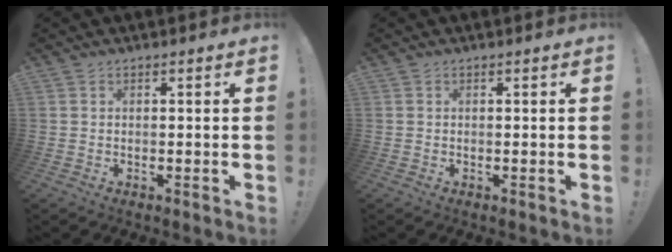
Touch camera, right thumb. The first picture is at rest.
{"total": 0.0}